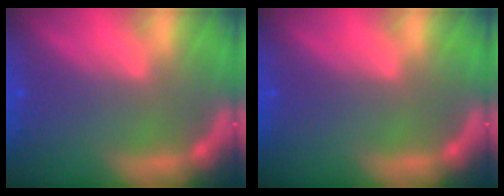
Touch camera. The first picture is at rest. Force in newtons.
{"total": 0.0}